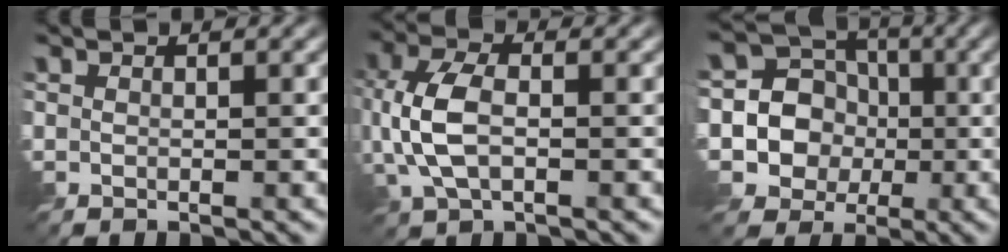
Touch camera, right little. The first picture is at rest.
{"total": 5.9, "force": [-0.5, 3.4, 4.8], "torque": [-0.121, 0.002, -0.014]}
{"total": 11.3, "force": [-2.0, 10.6, 3.3], "torque": [-0.093, 0.012, -0.056]}